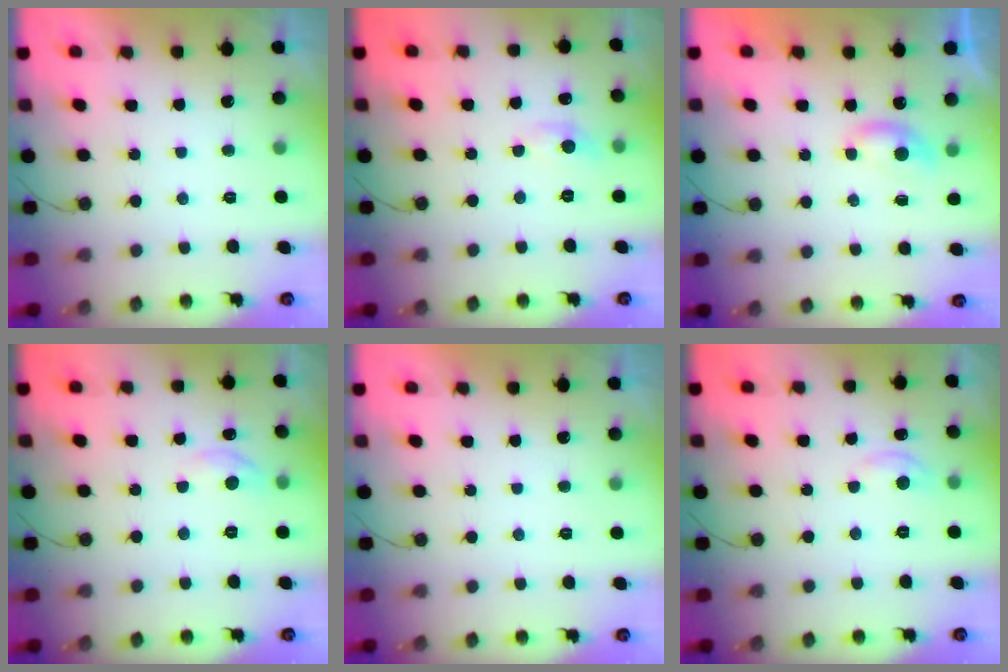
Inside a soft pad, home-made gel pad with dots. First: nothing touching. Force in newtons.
{"total": 3.8, "press": 3.7, "slide": 0.5}
{"total": 5.4, "press": 5.3, "slide": 0.5}
{"total": 5.9, "press": 5.9, "slide": 0.7}
{"total": 0.0}
{"total": 2.9, "press": 2.8, "slide": 0.4}